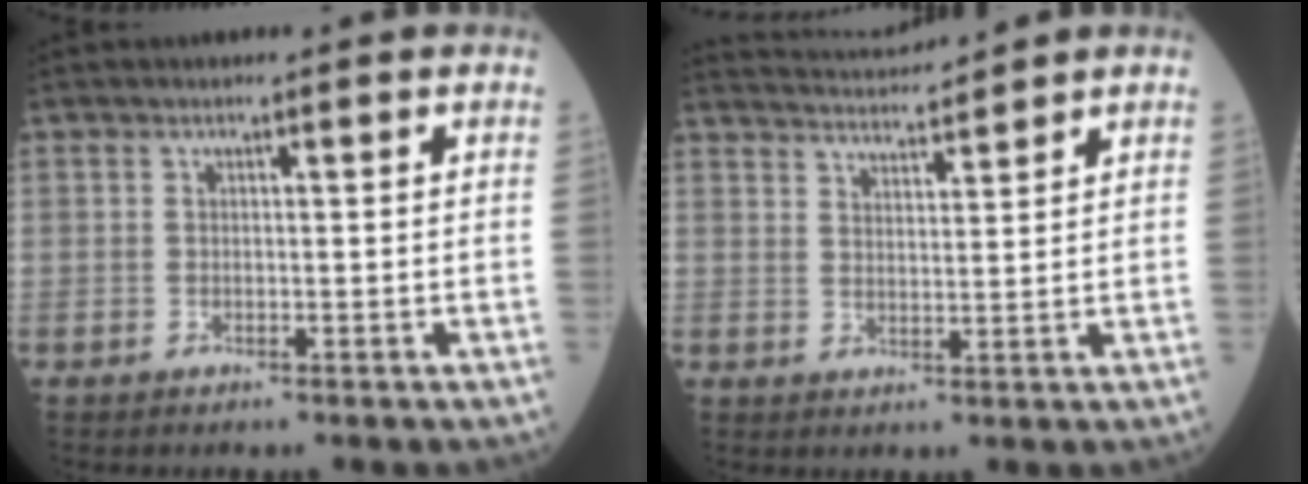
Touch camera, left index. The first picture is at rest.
{"total": 7.4, "force": [7.3, -0.6, 1.0], "torque": [-0.026, 0.018, 0.121]}